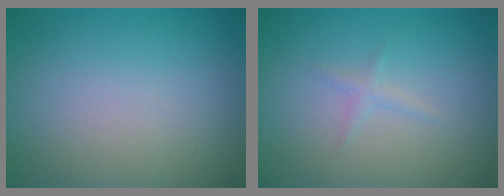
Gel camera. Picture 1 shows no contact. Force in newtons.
{"total": 0.9, "press": 0.9, "slide": 0.0}